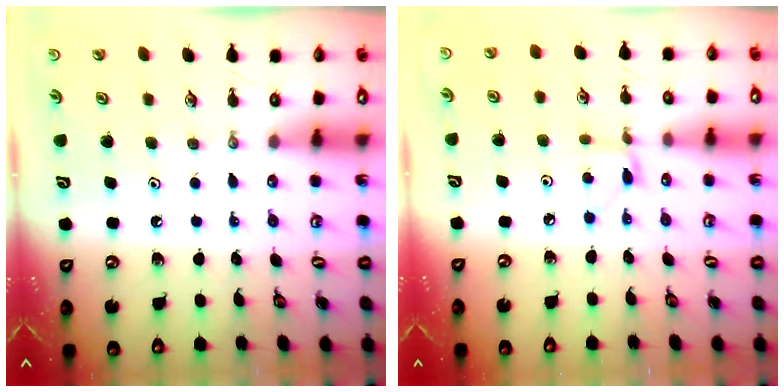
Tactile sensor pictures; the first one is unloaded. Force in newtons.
{"total": 2.9, "press": 2.9, "slide": 0.4}